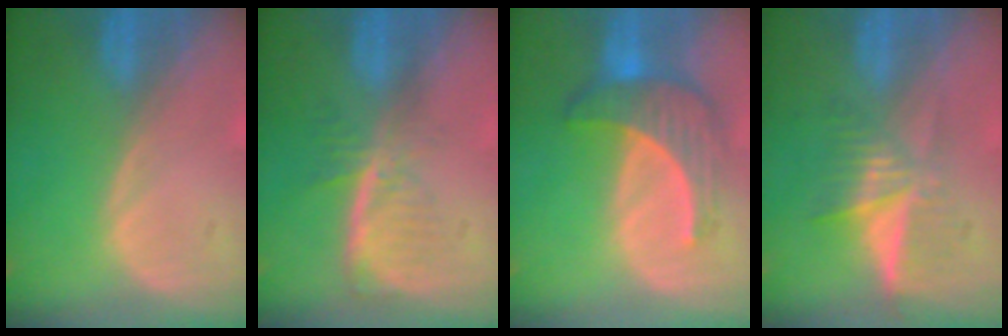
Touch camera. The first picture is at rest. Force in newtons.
{"total": 5.9, "press": 5.1, "slide": 3.0}
{"total": 7.3, "press": 6.8, "slide": 2.7}
{"total": 6.4, "press": 5.5, "slide": 3.3}